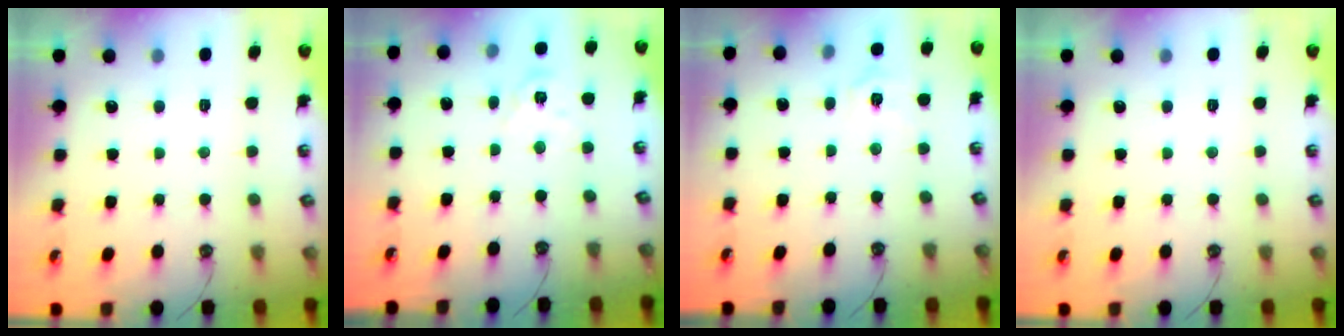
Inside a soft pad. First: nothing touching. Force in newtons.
{"total": 2.7, "press": 2.7, "slide": 0.3}
{"total": 5.6, "press": 5.6, "slide": 0.5}
{"total": 0.0}